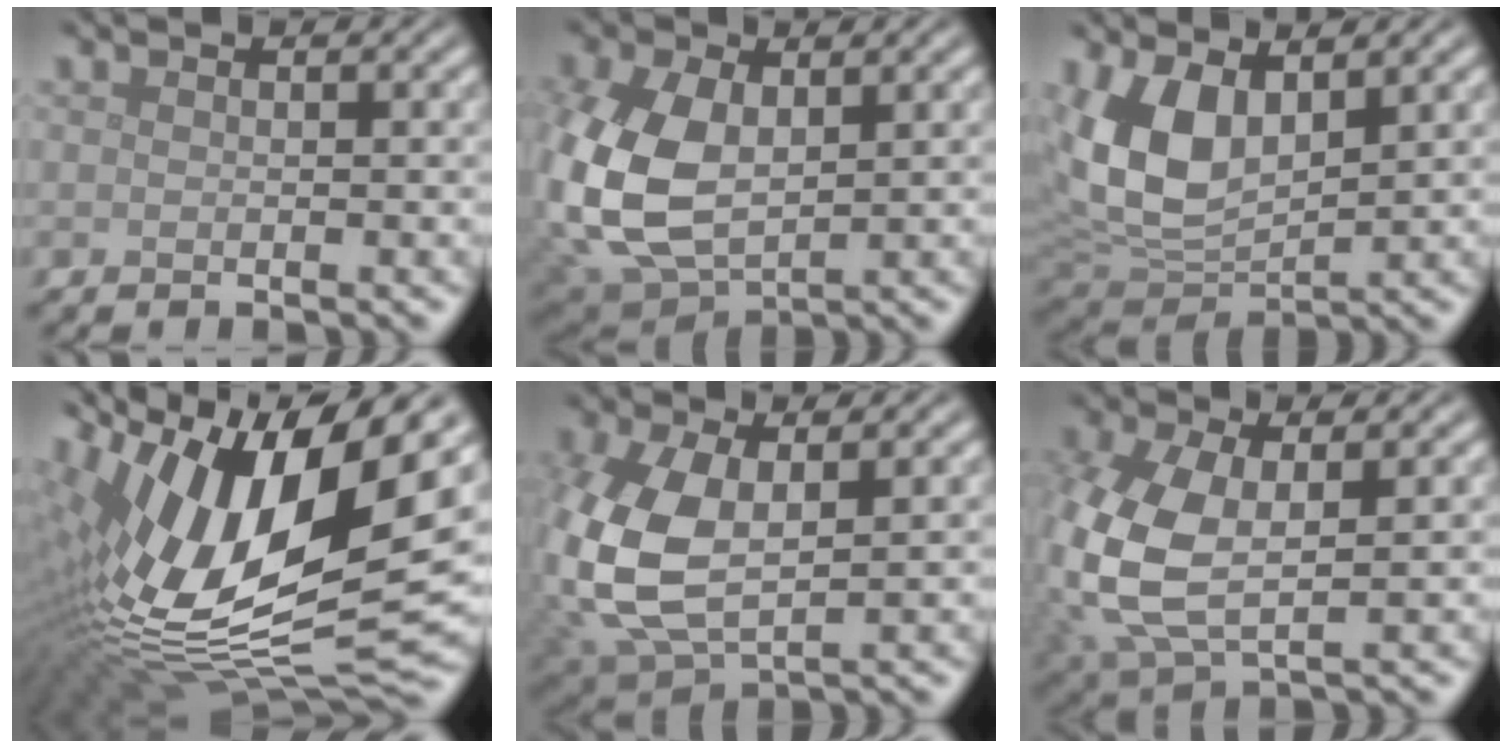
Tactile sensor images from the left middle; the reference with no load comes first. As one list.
[{"total": 10.6, "force": [0.3, 6.9, 8.0], "torque": [-0.225, -0.010, 0.018]}, {"total": 7.7, "force": [2.3, 4.5, 5.8], "torque": [-0.135, -0.010, 0.041]}, {"total": 18.4, "force": [3.7, 8.6, 15.8], "torque": [-0.301, 0.007, 0.056]}, {"total": 9.8, "force": [0.3, 5.7, 7.9], "torque": [-0.213, -0.010, 0.014]}, {"total": 8.1, "force": [0.4, 4.6, 6.7], "torque": [-0.171, -0.004, 0.011]}]